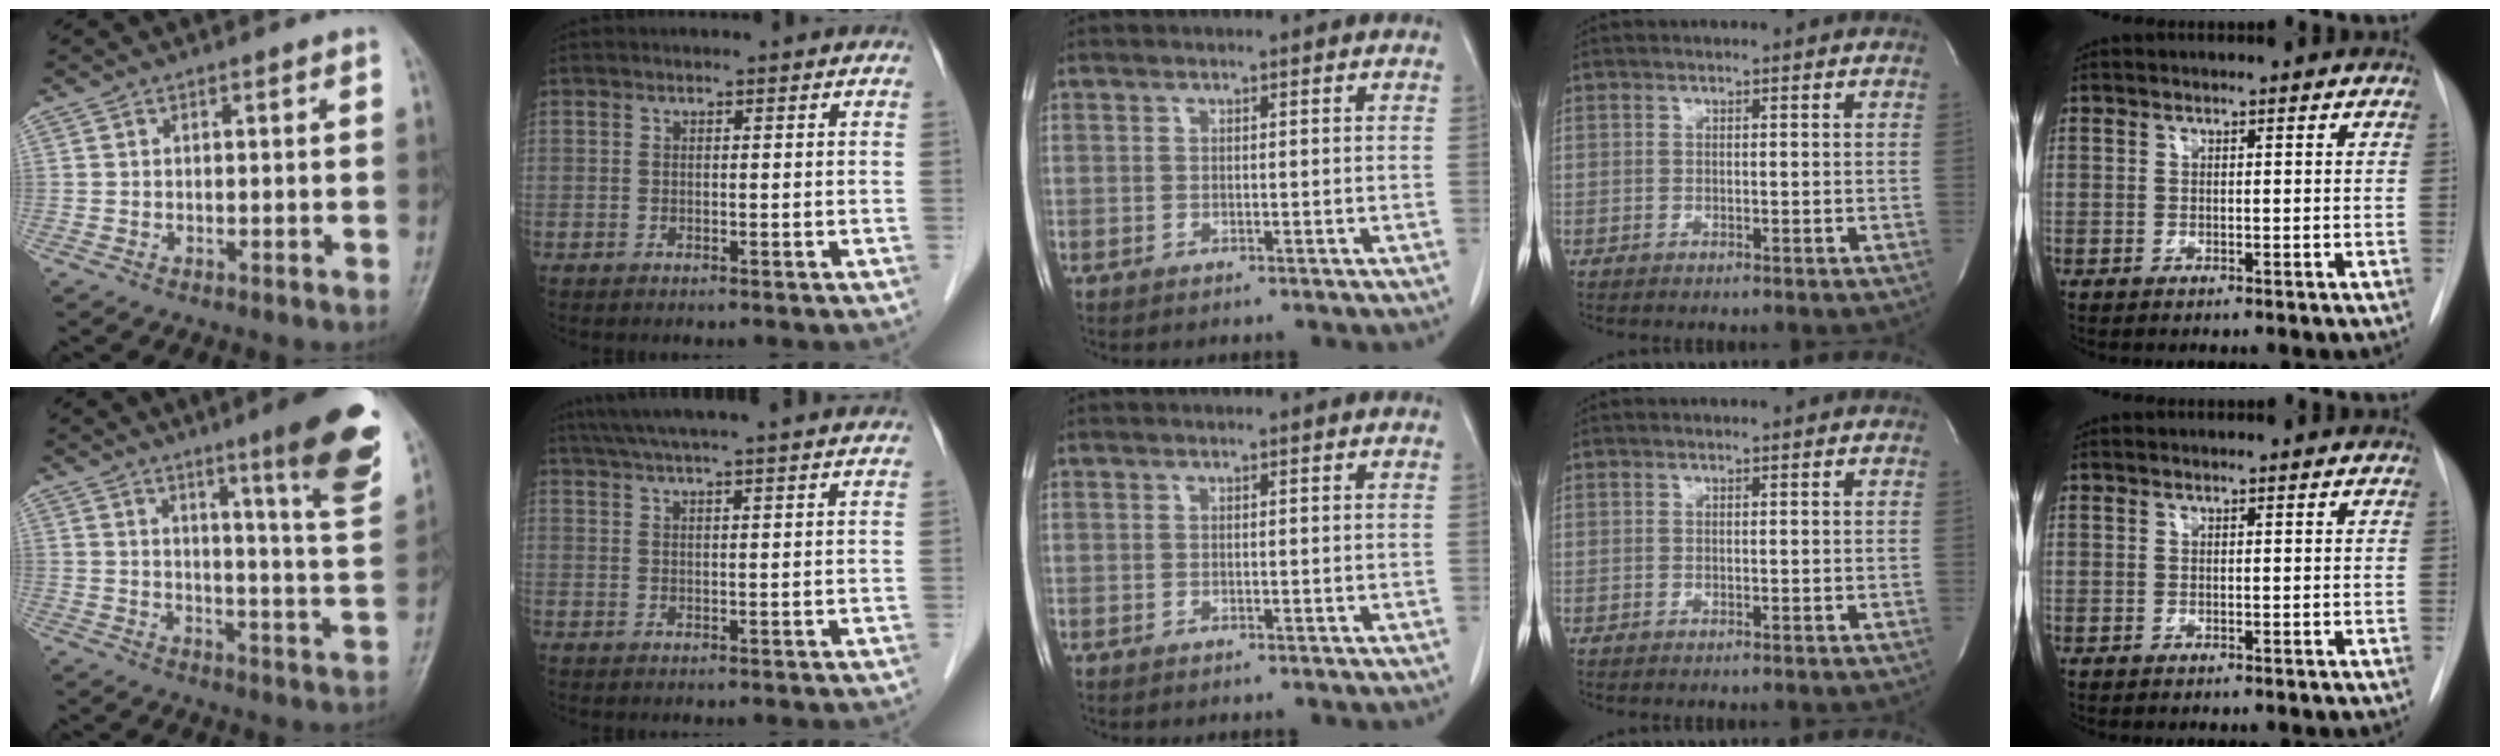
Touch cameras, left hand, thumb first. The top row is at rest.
{"thumb": {"total": 17.0, "force": [9.8, 1.5, 13.8], "torque": [-0.157, -0.060, 0.130]}, "index": {"total": 18.8, "force": [16.5, 0.3, 9.1], "torque": [-0.149, 0.034, 0.217]}}